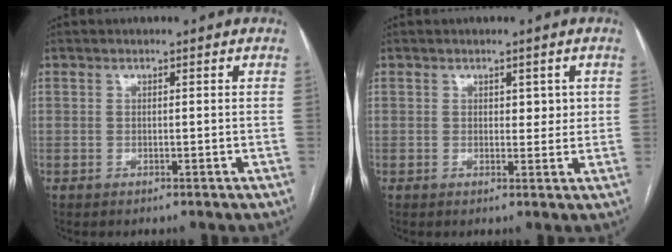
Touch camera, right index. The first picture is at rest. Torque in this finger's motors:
{"motor_torque": [0.33, 0.24, 0.06, 0.02]}